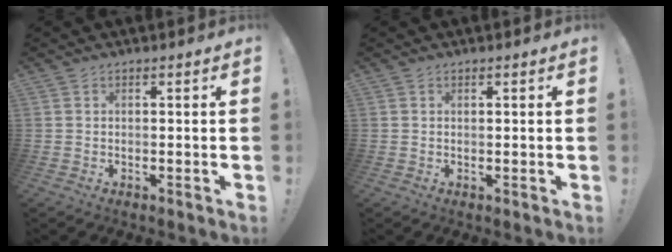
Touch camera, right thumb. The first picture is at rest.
{"total": 0.5, "force": [0.5, 0.1, -0.2], "torque": [0.010, -0.001, 0.007]}